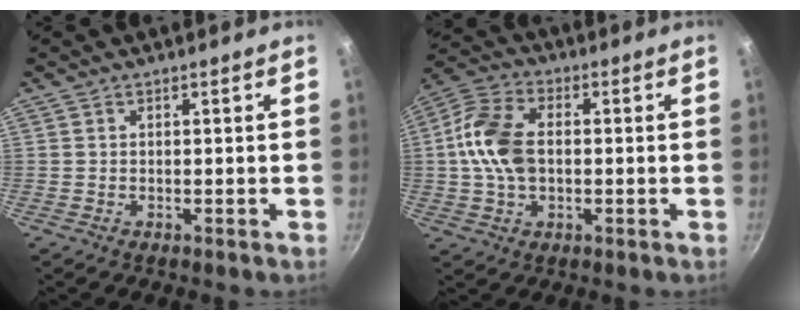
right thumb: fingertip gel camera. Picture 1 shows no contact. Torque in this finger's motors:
{"motor_torque": [-0.43, 0.89, 0.45, 0.74, 0.14]}